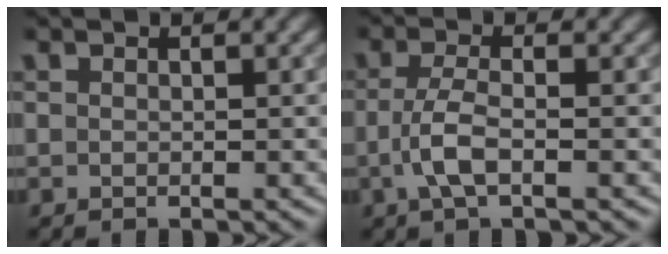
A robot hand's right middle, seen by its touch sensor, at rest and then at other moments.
{"total": 2.9, "force": [-0.9, 0.9, 2.6], "torque": [-0.060, 0.001, -0.024]}